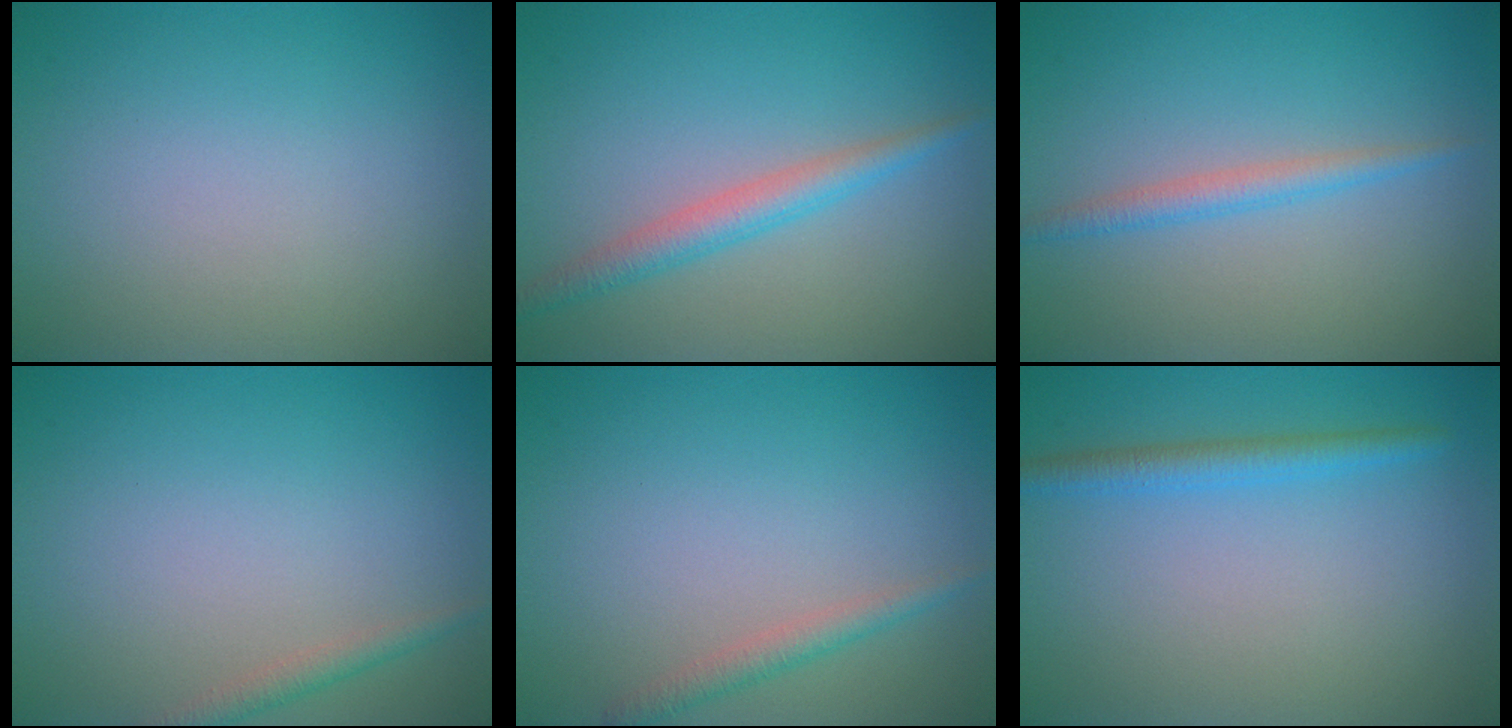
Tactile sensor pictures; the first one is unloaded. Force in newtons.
{"total": 2.7, "press": 2.7, "slide": 0.1}
{"total": 1.8, "press": 1.8, "slide": 0.1}
{"total": 1.4, "press": 1.4, "slide": 0.0}
{"total": 1.6, "press": 1.6, "slide": 0.0}
{"total": 2.2, "press": 2.2, "slide": 0.2}